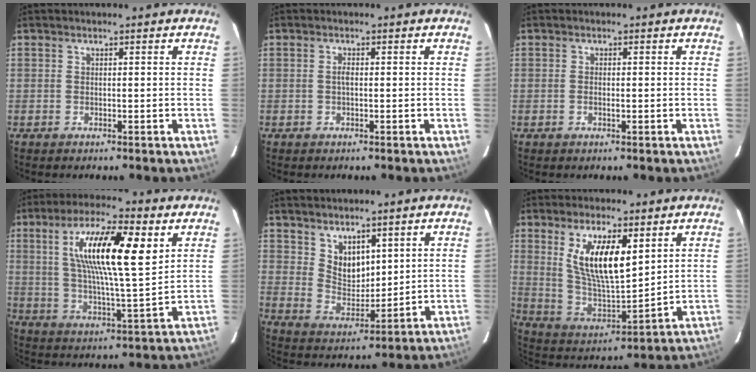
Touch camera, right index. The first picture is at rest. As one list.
[{"total": 0.9, "force": [-0.1, 0.4, 0.9], "torque": [-0.018, 0.003, -0.003]}, {"total": 1.0, "force": [-0.3, 0.4, 0.8], "torque": [-0.016, 0.001, -0.006]}, {"total": 17.4, "force": [6.5, 3.8, 15.8], "torque": [-0.276, 0.008, 0.109]}, {"total": 7.2, "force": [4.5, 4.3, 3.6], "torque": [-0.053, 0.000, 0.094]}, {"total": 14.1, "force": [5.9, 4.8, 11.9], "torque": [-0.222, -0.004, 0.123]}]